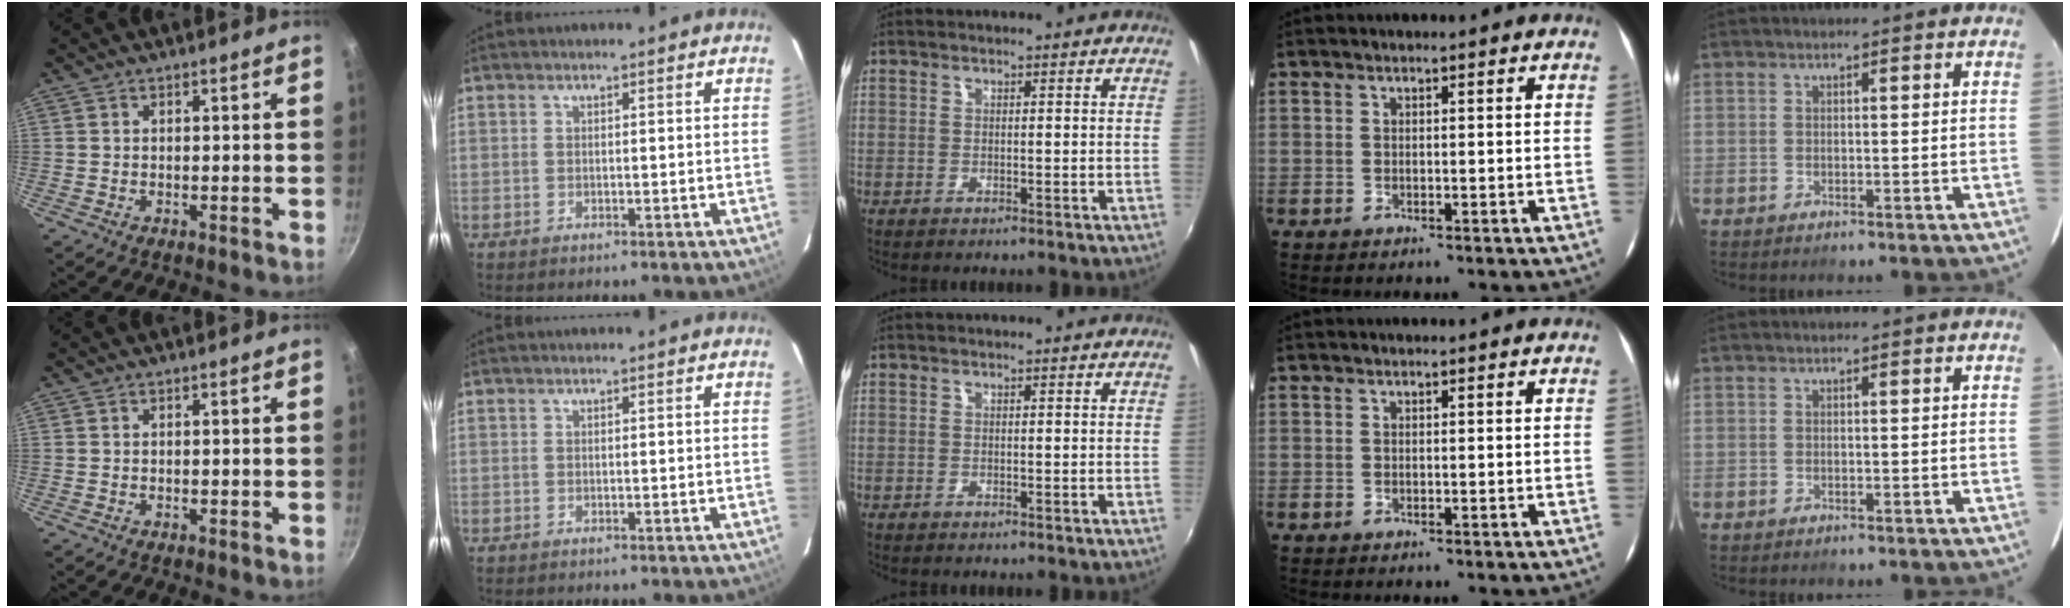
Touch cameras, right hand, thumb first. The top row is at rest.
{}